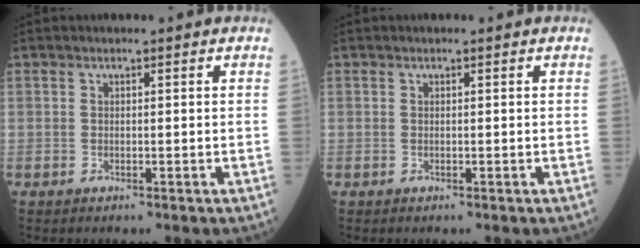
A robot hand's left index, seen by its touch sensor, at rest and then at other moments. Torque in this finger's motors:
{"motor_torque": [-0.07, 0.08, -0.01, 0.00]}